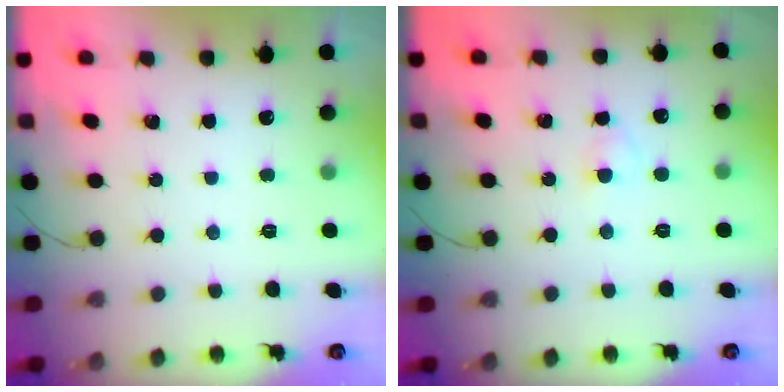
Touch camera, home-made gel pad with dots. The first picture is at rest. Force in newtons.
{"total": 2.2, "press": 2.0, "slide": 1.0}